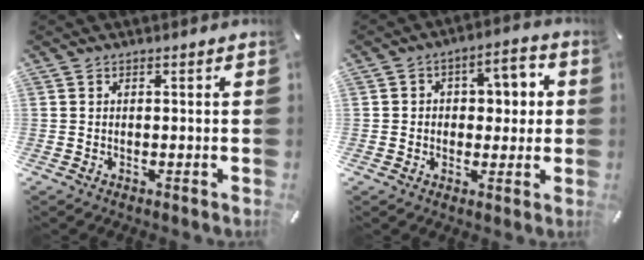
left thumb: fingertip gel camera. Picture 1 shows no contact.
{"total": 6.6, "force": [-0.2, 5.2, 4.0], "torque": [-0.051, 0.011, -0.011]}